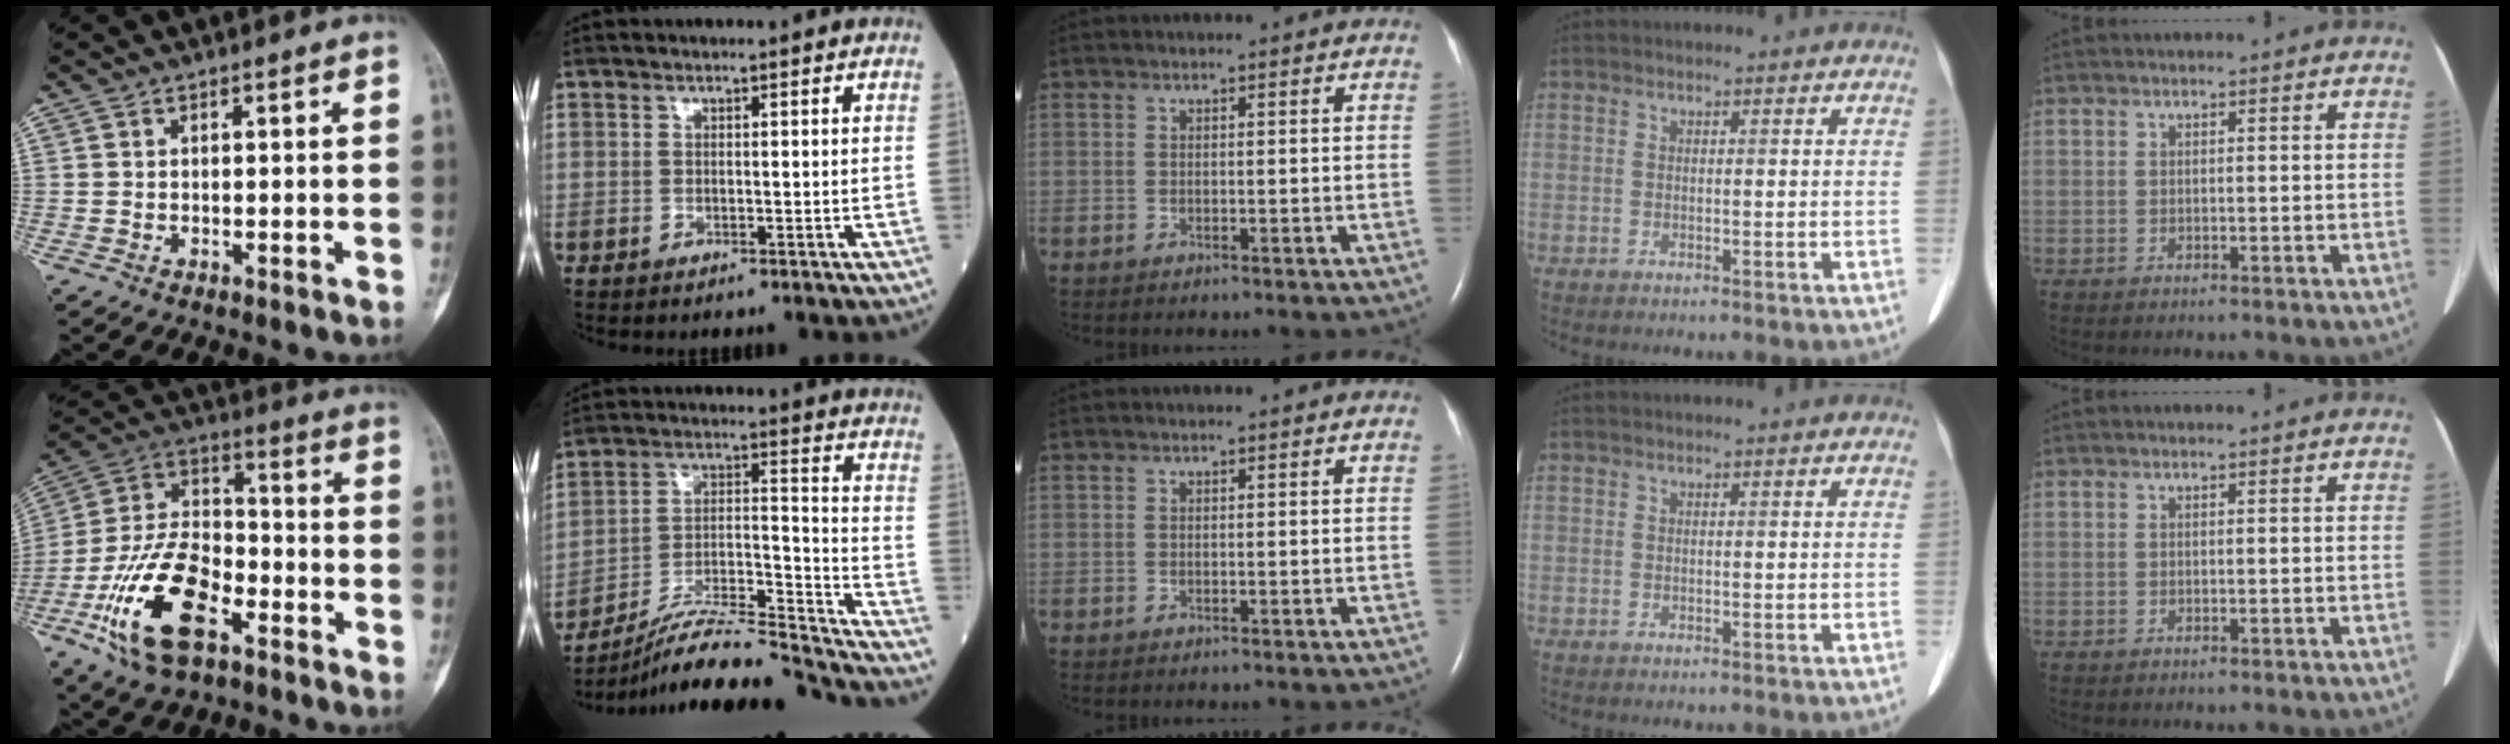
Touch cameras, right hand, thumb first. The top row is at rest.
{"thumb": {"total": 19.4, "force": [-9.0, 9.7, 14.2], "torque": [-0.267, 0.049, -0.167]}, "index": {"total": 19.5, "force": [-18.4, -0.6, 6.4], "torque": [-0.124, 0.003, -0.305]}}